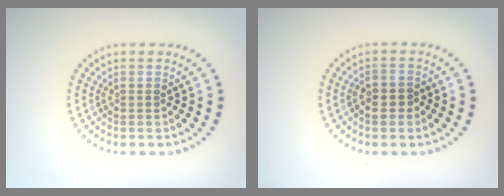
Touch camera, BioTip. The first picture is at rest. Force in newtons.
{"total": 1.5, "press": 1.4, "slide": 0.5}